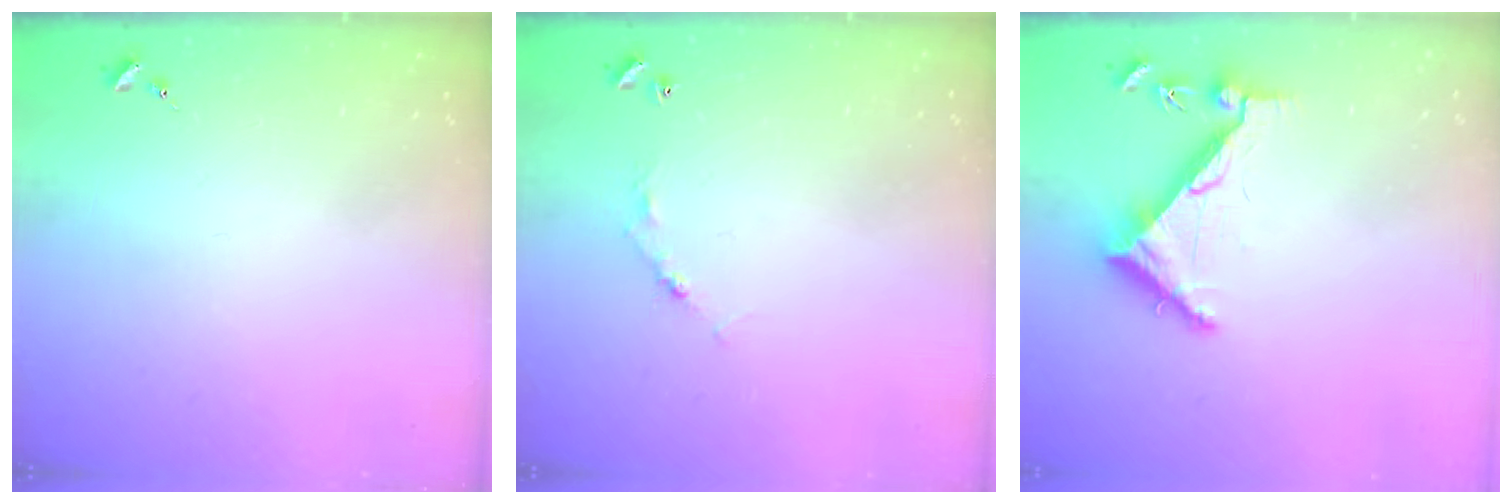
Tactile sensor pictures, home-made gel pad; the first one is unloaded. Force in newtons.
{"total": 4.1, "press": 4.1, "slide": 0.3}
{"total": 6.7, "press": 6.7, "slide": 0.8}